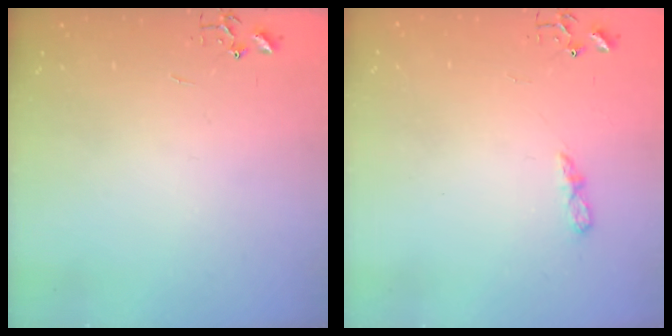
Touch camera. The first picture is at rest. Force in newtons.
{"total": 4.6, "press": 4.6, "slide": 0.6}